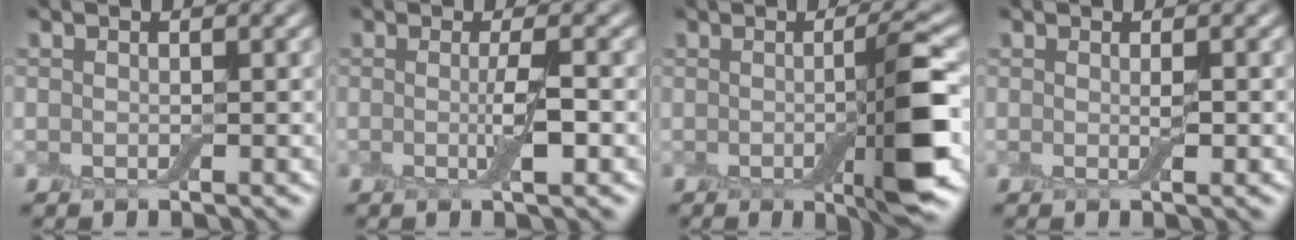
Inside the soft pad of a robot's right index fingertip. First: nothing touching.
{"total": 2.2, "force": [-0.2, 0.0, 2.2], "torque": [-0.045, -0.007, -0.007]}
{"total": 5.7, "force": [-1.1, 0.8, 5.6], "torque": [-0.083, -0.002, -0.019]}
{"total": 0.6, "force": [0.1, -0.1, 0.6], "torque": [-0.010, -0.002, -0.001]}